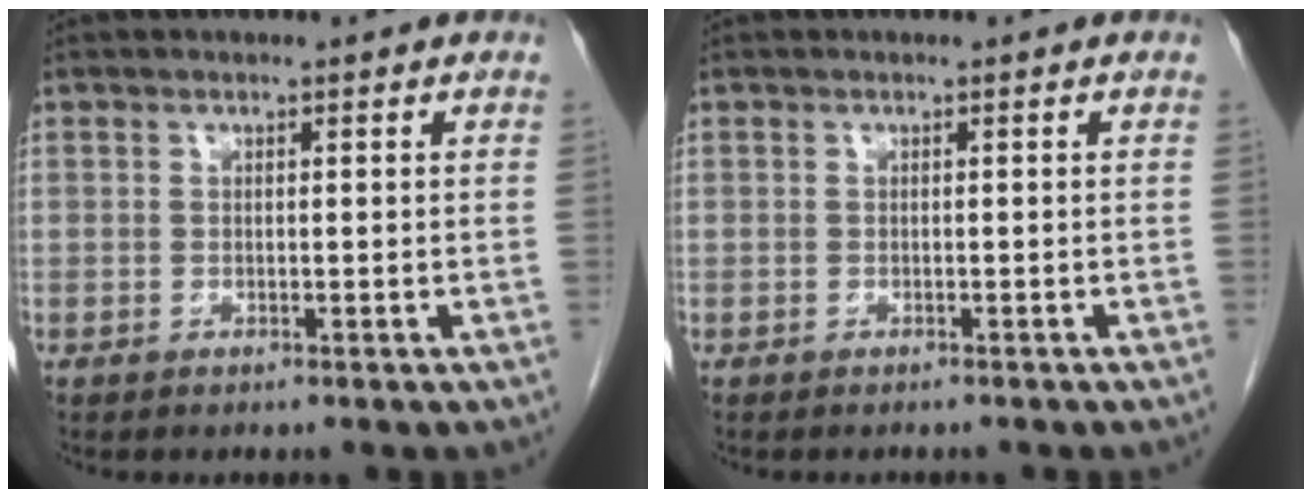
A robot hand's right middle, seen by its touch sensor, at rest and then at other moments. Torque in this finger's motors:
{"motor_torque": [0.01, -0.01, -0.01, 0.00]}